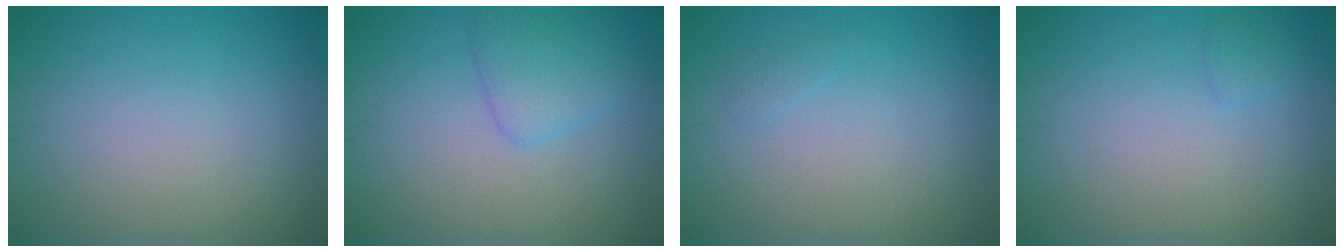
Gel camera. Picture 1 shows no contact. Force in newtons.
{"total": 2.5, "press": 2.4, "slide": 0.2}
{"total": 0.5, "press": 0.5, "slide": 0.1}
{"total": 0.7, "press": 0.7, "slide": 0.1}